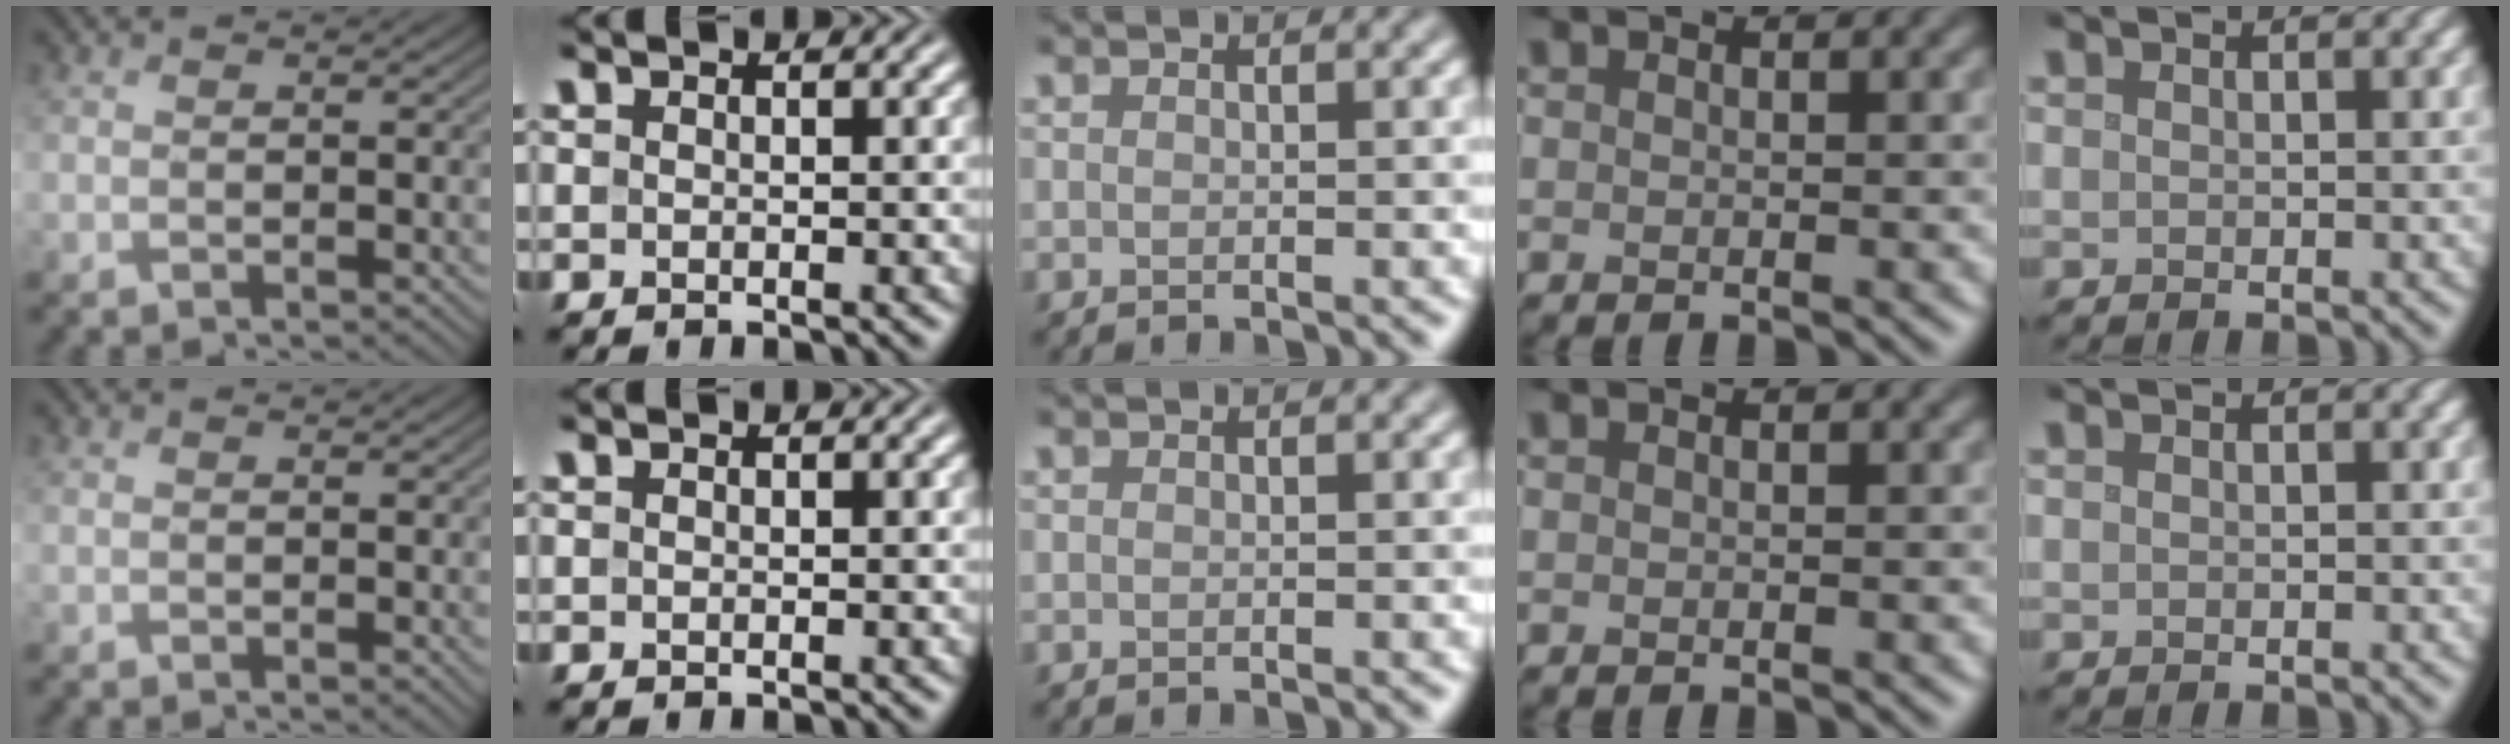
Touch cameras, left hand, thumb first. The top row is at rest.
{}